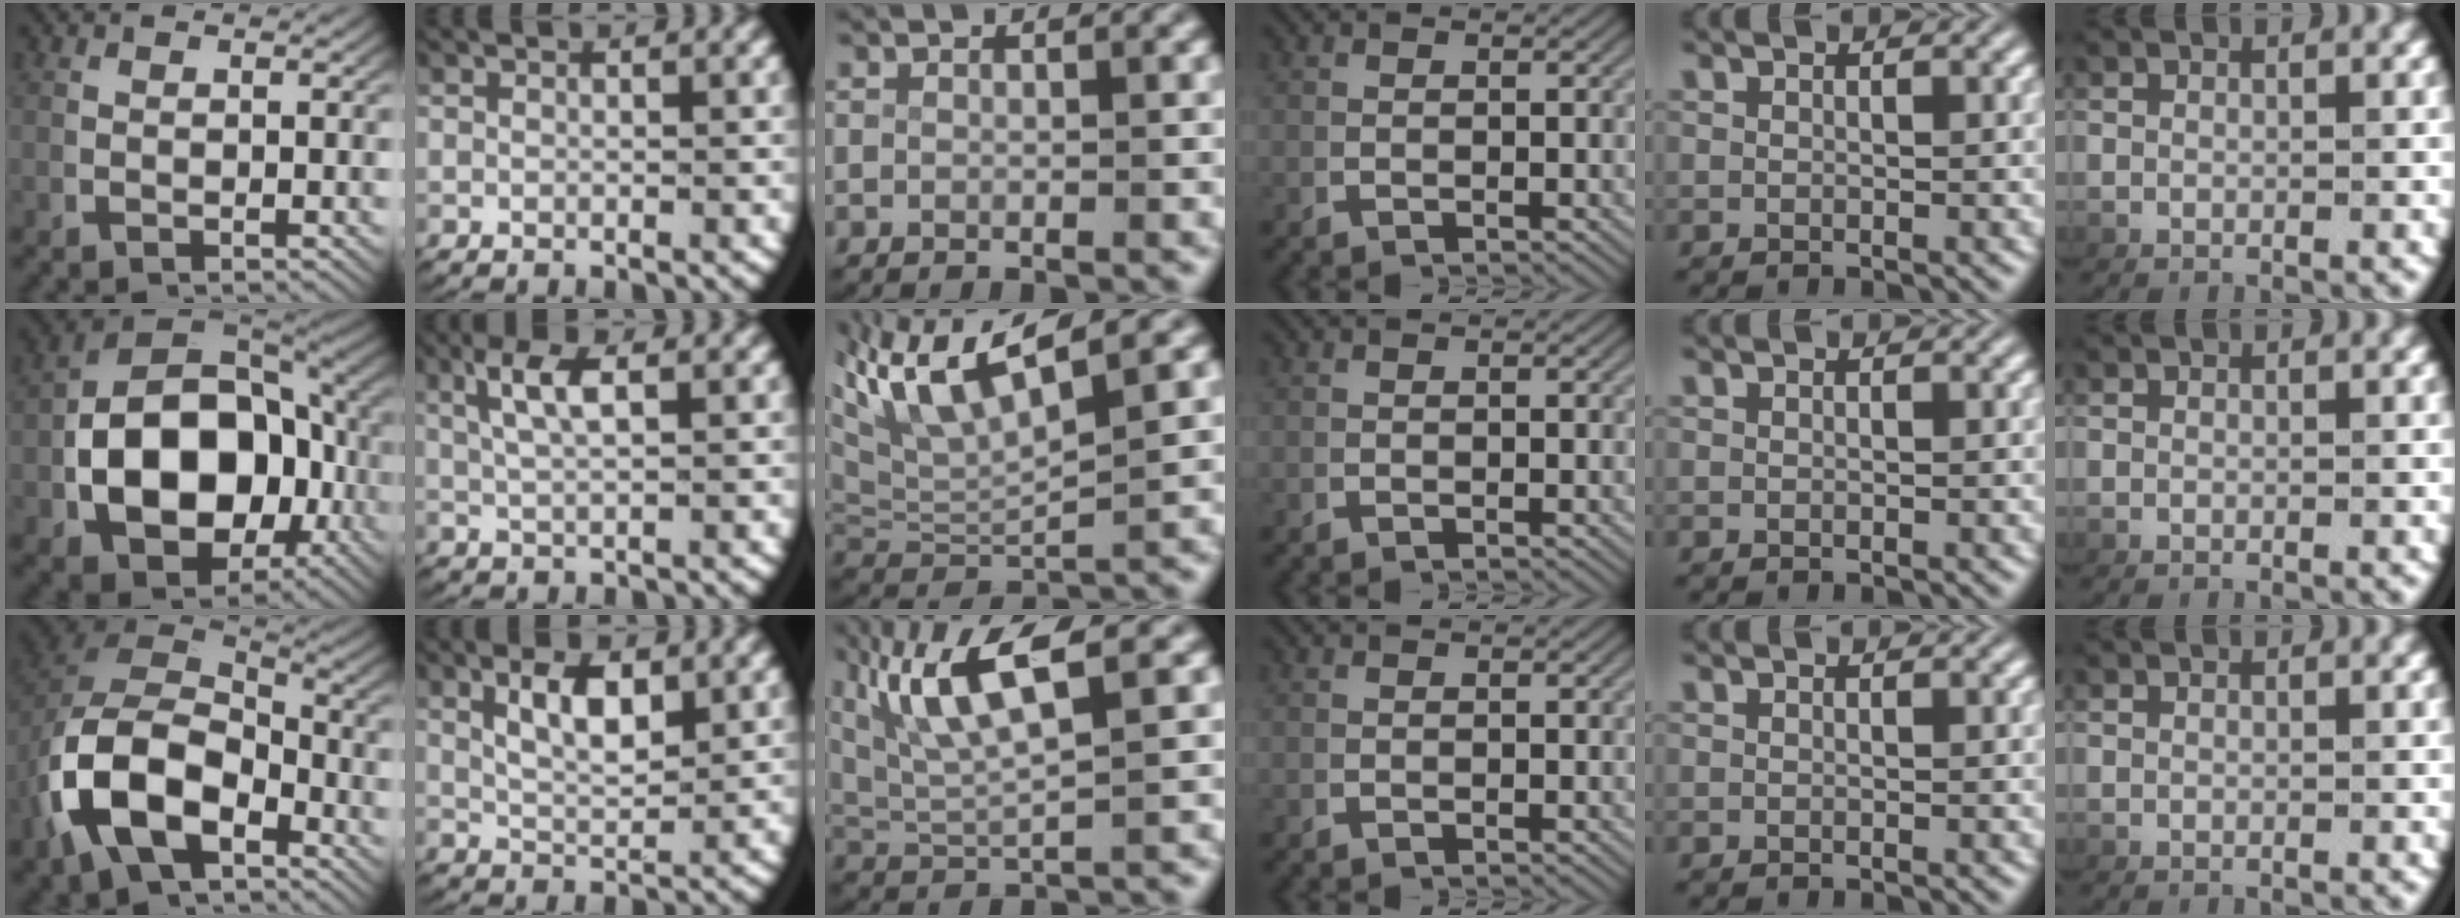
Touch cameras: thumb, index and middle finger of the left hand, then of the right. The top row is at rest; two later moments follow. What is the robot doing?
{"motion": "lift_and_place", "object": "photo album"}